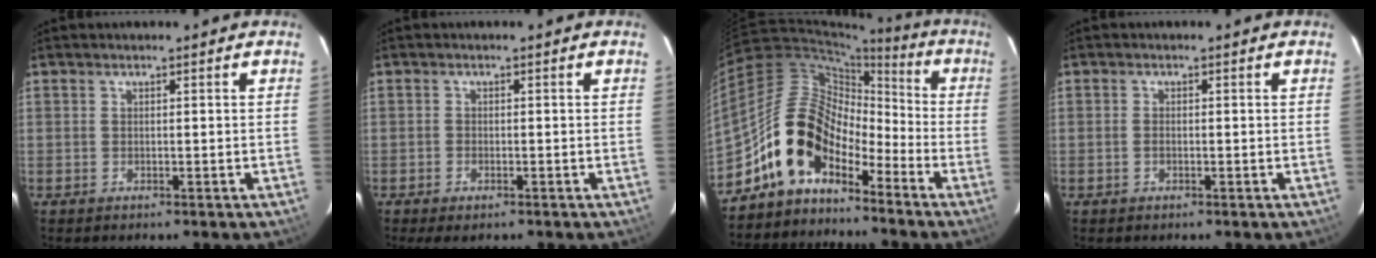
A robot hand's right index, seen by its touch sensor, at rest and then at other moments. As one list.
[{"total": 2.3, "force": [-1.6, 1.0, 1.3], "torque": [-0.033, -0.006, -0.030]}, {"total": 12.1, "force": [-8.3, 6.7, 5.6], "torque": [-0.097, 0.031, -0.158]}, {"total": 0.9, "force": [-0.3, 0.6, 0.7], "torque": [-0.016, 0.001, -0.007]}]